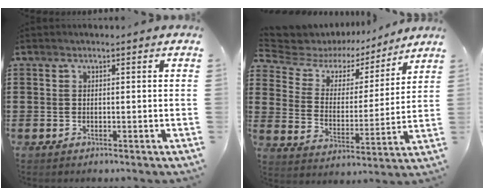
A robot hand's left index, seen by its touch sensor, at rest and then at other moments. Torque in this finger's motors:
{"motor_torque": [2.14, 0.00, 0.16, 0.01]}